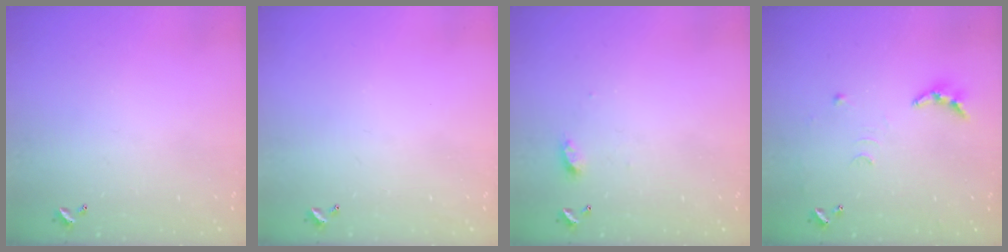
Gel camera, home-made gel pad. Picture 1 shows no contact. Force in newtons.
{"total": 0.0}
{"total": 4.0, "press": 4.0, "slide": 0.5}
{"total": 9.0, "press": 9.0, "slide": 0.5}